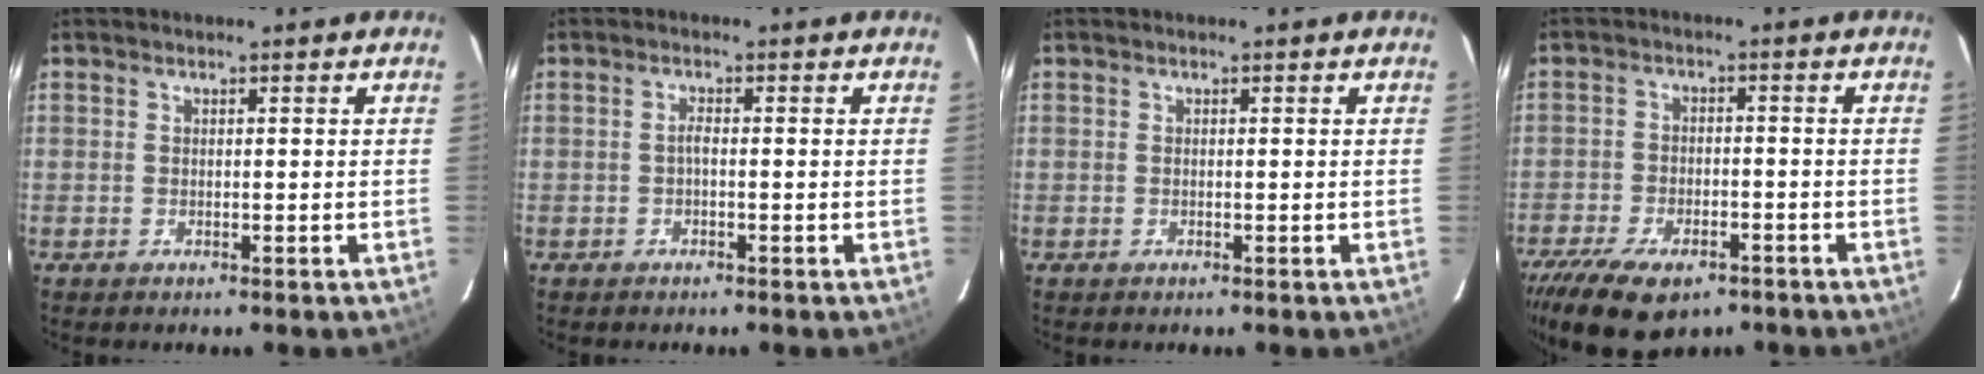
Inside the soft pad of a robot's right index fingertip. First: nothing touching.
{"total": 1.0, "force": [-0.3, 0.3, 0.9], "torque": [-0.019, 0.005, -0.007]}
{"total": 0.0}
{"total": 15.0, "force": [-10.2, 7.0, 8.5], "torque": [-0.191, -0.031, -0.163]}